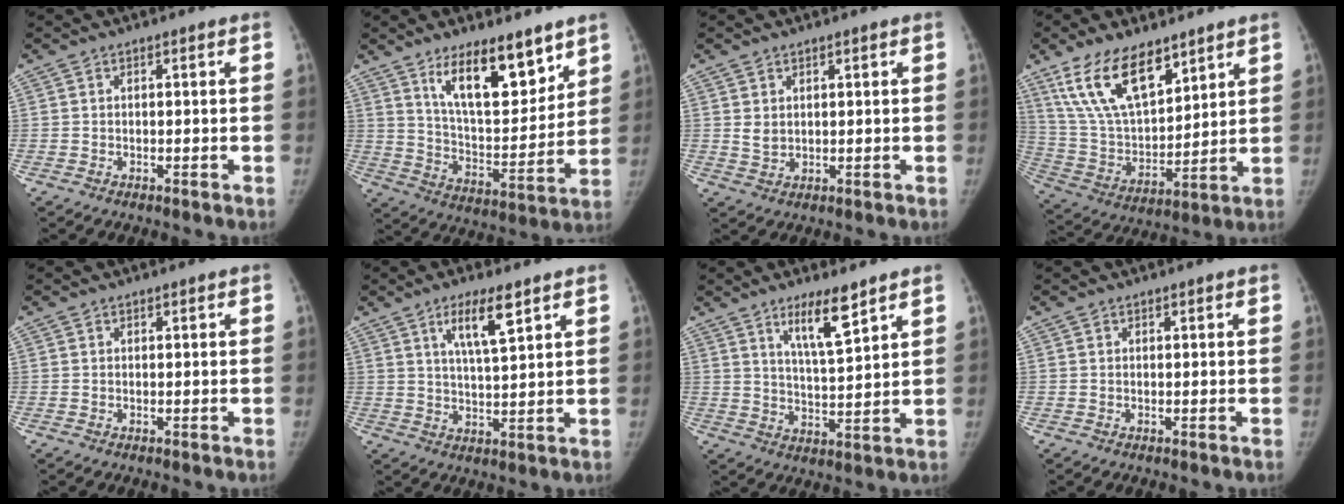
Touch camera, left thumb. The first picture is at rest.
{"total": 15.9, "force": [10.3, 5.9, 10.5], "torque": [-0.128, -0.073, 0.185]}
{"total": 2.6, "force": [1.1, 2.0, 1.2], "torque": [-0.014, -0.012, 0.028]}
{"total": 17.8, "force": [11.2, 8.4, 10.9], "torque": [-0.166, -0.052, 0.226]}
{"total": 0.0}
{"total": 8.3, "force": [4.4, 1.9, 6.7], "torque": [-0.116, -0.026, 0.083]}
{"total": 8.5, "force": [5.6, 1.5, 6.1], "torque": [-0.100, -0.042, 0.103]}
{"total": 0.0}